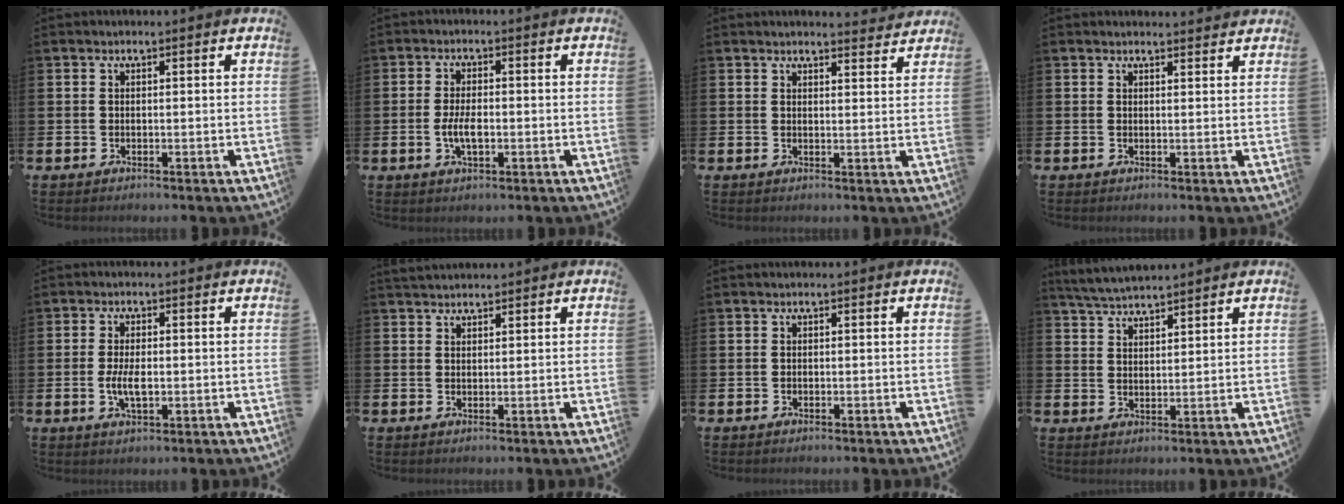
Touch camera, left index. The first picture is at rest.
{"total": 3.9, "force": [-0.7, 1.7, 3.4], "torque": [-0.060, -0.003, -0.016]}
{"total": 2.7, "force": [2.7, 0.2, 0.0], "torque": [0.003, -0.018, 0.046]}
{"total": 1.5, "force": [1.5, 0.1, 0.0], "torque": [0.008, -0.008, 0.025]}
{"total": 3.8, "force": [-0.4, 1.7, 3.4], "torque": [-0.068, 0.001, -0.011]}
{"total": 1.8, "force": [1.8, 0.4, 0.1], "torque": [0.003, -0.004, 0.031]}
{"total": 0.0}
{"total": 4.2, "force": [4.2, 0.2, 0.7], "torque": [-0.032, -0.016, 0.077]}